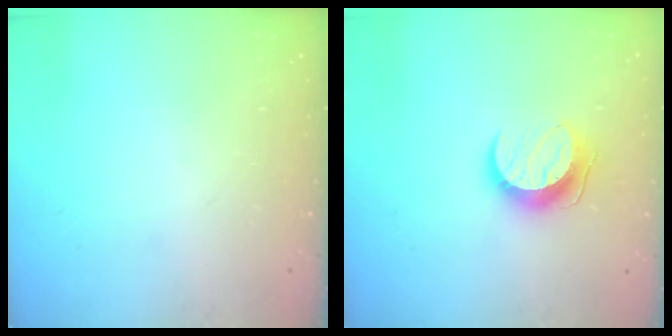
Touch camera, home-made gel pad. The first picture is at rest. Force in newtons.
{"total": 9.8, "press": 9.8, "slide": 0.1}